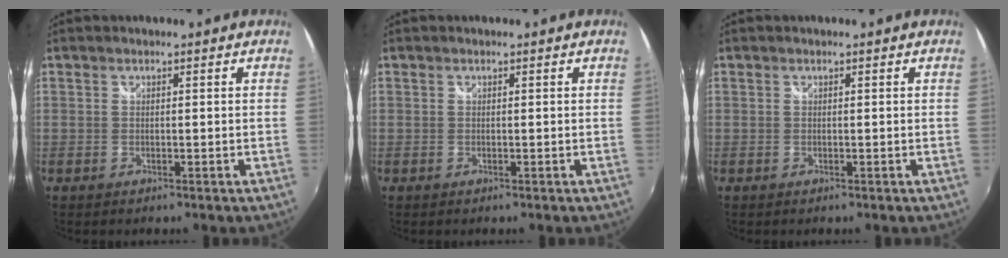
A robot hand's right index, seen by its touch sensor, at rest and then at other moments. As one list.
[{"total": 0.0}, {"total": 0.0}]